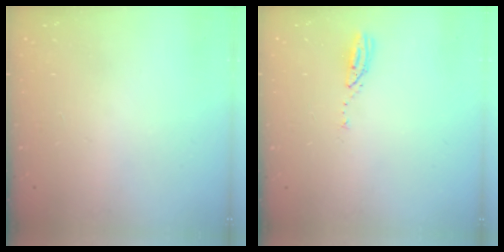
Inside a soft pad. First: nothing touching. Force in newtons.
{"total": 3.7, "press": 3.7, "slide": 0.3}